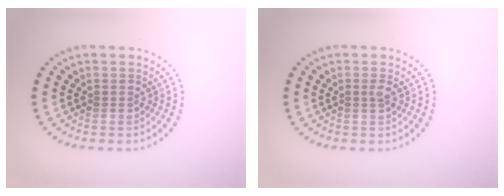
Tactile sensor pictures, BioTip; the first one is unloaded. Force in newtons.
{"total": 0.6, "press": 0.5, "slide": 0.4}